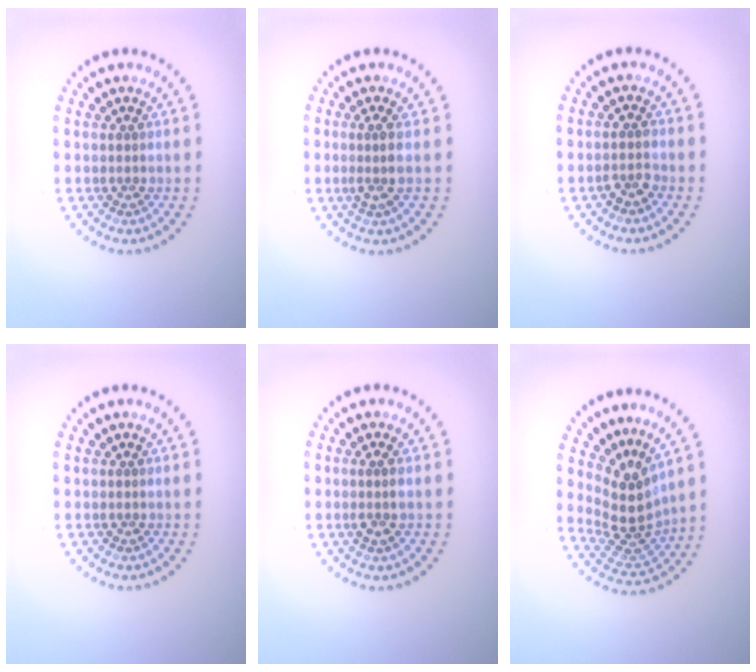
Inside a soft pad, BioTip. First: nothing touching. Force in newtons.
{"total": 1.8, "press": 1.3, "slide": 1.2}
{"total": 1.2, "press": 1.1, "slide": 0.6}
{"total": 0.0}
{"total": 1.5, "press": 1.2, "slide": 0.9}
{"total": 4.0, "press": 2.8, "slide": 2.8}